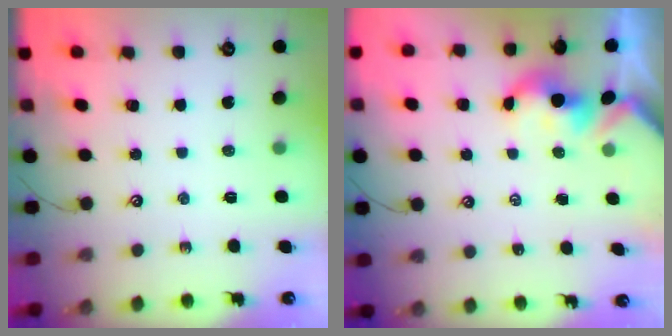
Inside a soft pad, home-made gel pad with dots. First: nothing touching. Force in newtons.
{"total": 1.6, "press": 1.6, "slide": 0.1}